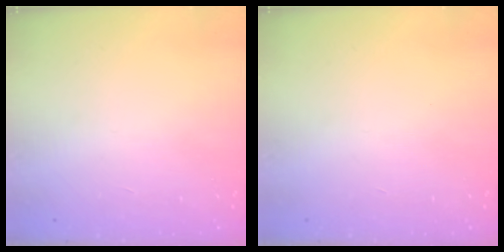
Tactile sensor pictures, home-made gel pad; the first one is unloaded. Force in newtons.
{"total": 0.0}